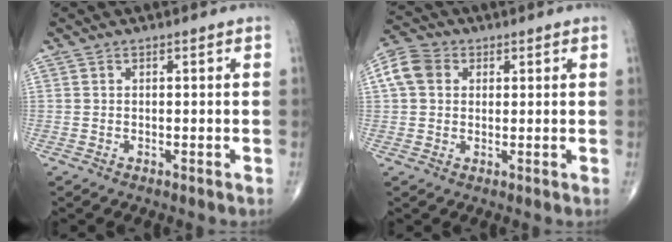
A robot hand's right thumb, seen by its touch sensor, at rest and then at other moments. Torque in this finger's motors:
{"motor_torque": [-0.20, 0.22, 0.10, 0.03, 0.02]}